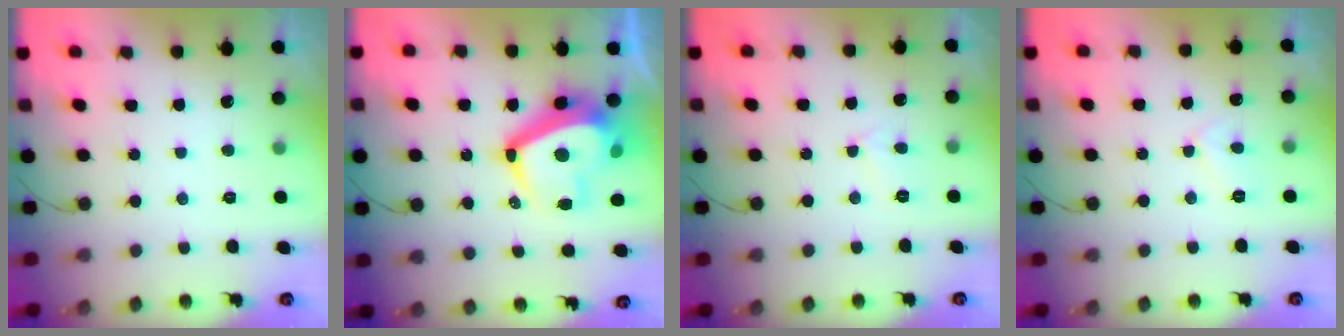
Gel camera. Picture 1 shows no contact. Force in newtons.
{"total": 16.7, "press": 16.5, "slide": 2.9}
{"total": 3.2, "press": 3.2, "slide": 0.3}
{"total": 4.7, "press": 4.7, "slide": 0.3}